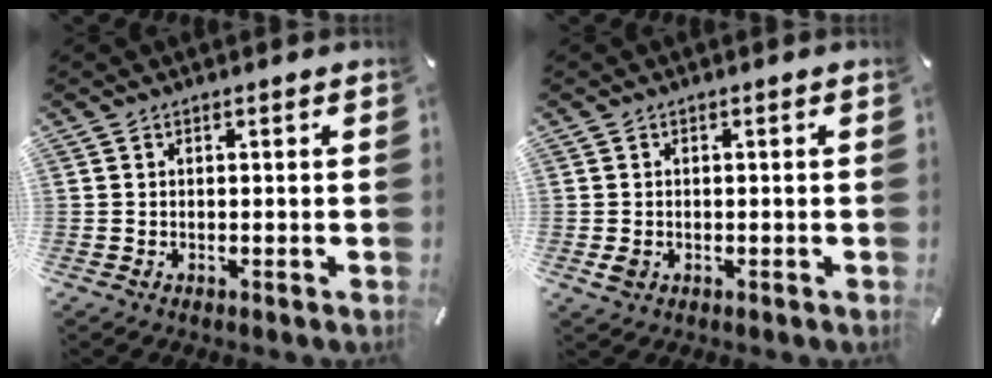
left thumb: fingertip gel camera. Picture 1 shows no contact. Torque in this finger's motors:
{"motor_torque": [0.51, 0.77, -0.01, 0.07, -0.01]}